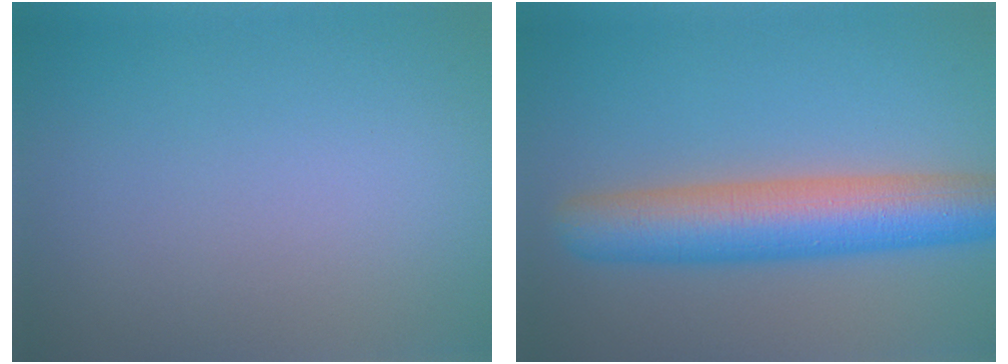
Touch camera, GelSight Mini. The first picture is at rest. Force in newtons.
{"total": 8.6, "press": 8.6, "slide": 0.3}